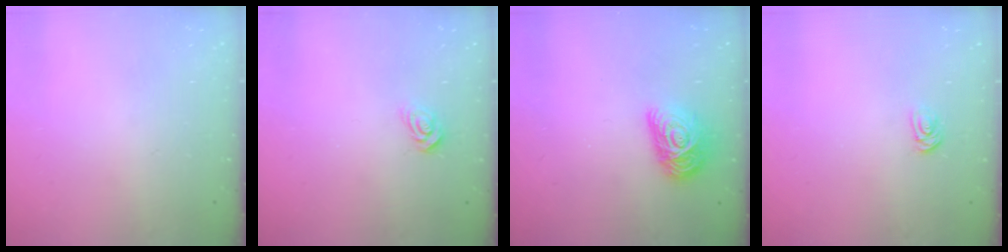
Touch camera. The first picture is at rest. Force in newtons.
{"total": 4.2, "press": 4.2, "slide": 0.4}
{"total": 12.6, "press": 12.6, "slide": 0.5}
{"total": 2.0, "press": 2.0, "slide": 0.3}